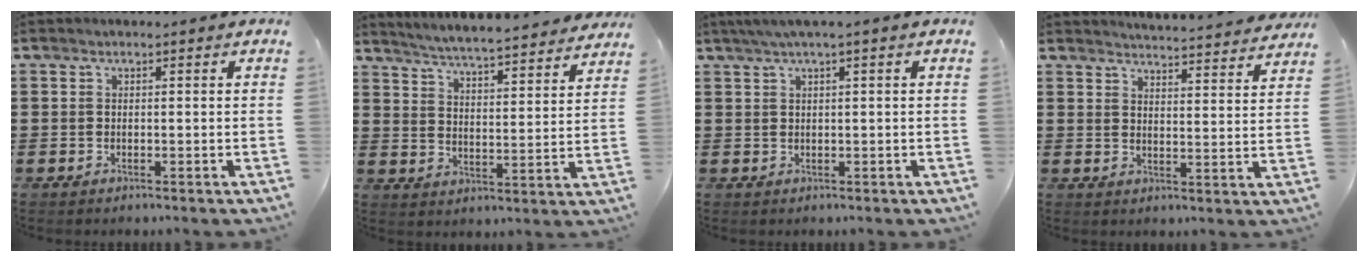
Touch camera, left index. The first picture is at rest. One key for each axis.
{"total": 4.8, "fx": 4.6, "fy": -0.7, "fz": 1.0, "tx": -0.042, "ty": -0.040, "tz": 0.076}
{"total": 1.8, "fx": 0.7, "fy": -0.2, "fz": 1.7, "tx": -0.030, "ty": -0.001, "tz": 0.012}
{"total": 3.8, "fx": 3.8, "fy": -0.4, "fz": 0.3, "tx": -0.017, "ty": -0.036, "tz": 0.061}